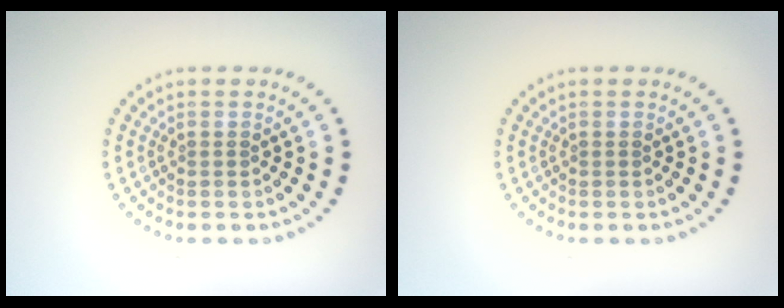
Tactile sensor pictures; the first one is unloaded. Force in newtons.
{"total": 0.0}